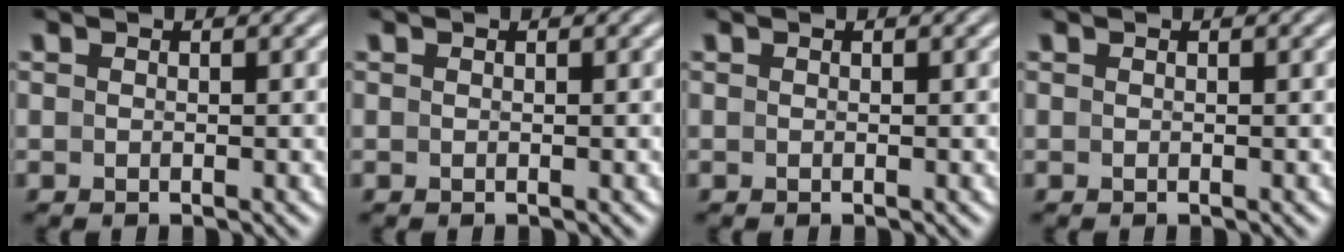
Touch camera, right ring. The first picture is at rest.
{"total": 0.0}
{"total": 0.0}
{"total": 0.0}